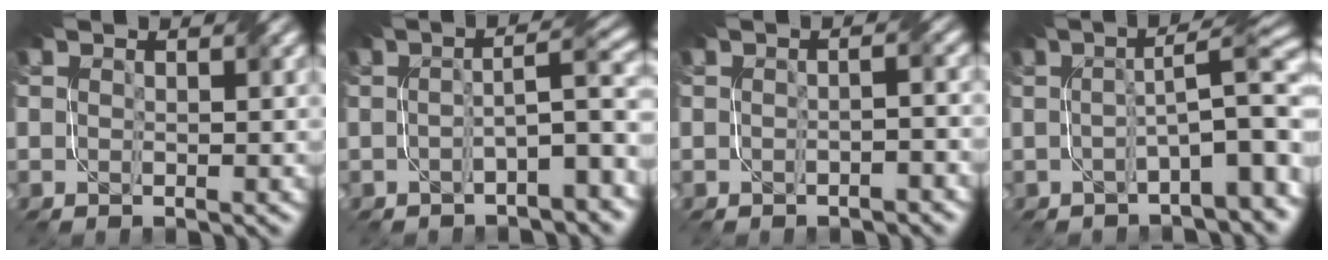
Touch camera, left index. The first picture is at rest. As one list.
[{"total": 4.9, "force": [-1.8, 0.8, 4.5], "torque": [-0.063, 0.017, -0.035]}, {"total": 1.4, "force": [-1.0, -0.1, 1.0], "torque": [-0.016, 0.004, -0.020]}, {"total": 7.1, "force": [-1.9, 1.3, 6.7], "torque": [-0.084, 0.021, -0.035]}]